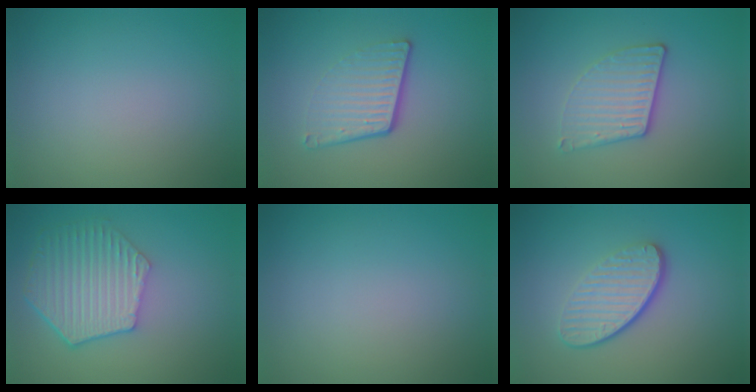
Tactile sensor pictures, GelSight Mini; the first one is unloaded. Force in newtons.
{"total": 4.2, "press": 2.8, "slide": 3.2}
{"total": 3.3, "press": 3.0, "slide": 1.3}
{"total": 6.6, "press": 5.1, "slide": 4.2}
{"total": 0.0}
{"total": 4.2, "press": 3.0, "slide": 3.0}